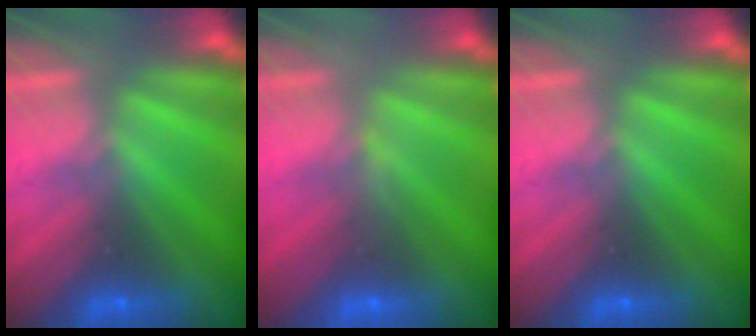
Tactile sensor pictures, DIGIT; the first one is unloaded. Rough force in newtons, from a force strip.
{"total": 3.3}
{"total": 0.0}